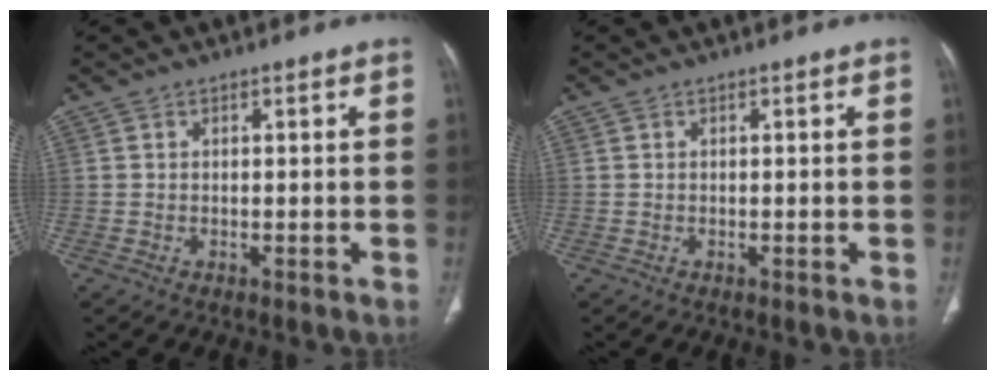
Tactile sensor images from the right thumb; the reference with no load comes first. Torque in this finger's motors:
{"motor_torque": [-0.01, 0.01, -0.02, 0.01, 0.00]}